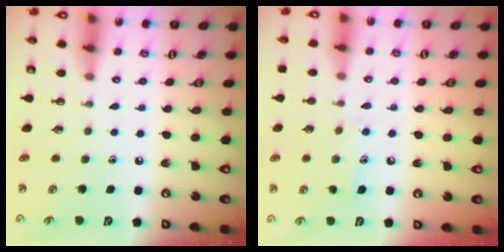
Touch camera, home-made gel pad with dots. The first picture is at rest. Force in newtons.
{"total": 7.1, "press": 7.1, "slide": 0.6}